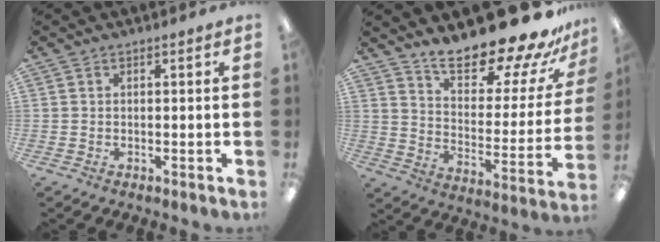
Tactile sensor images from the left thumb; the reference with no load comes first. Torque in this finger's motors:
{"motor_torque": [0.47, 0.29, 0.29, -1.32, 0.09]}